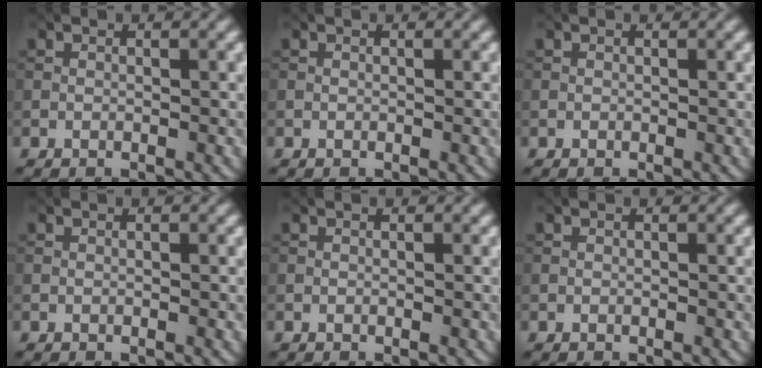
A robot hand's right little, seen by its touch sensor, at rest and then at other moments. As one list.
[{"total": 0.0}, {"total": 0.0}, {"total": 0.0}, {"total": 0.0}, {"total": 0.0}]